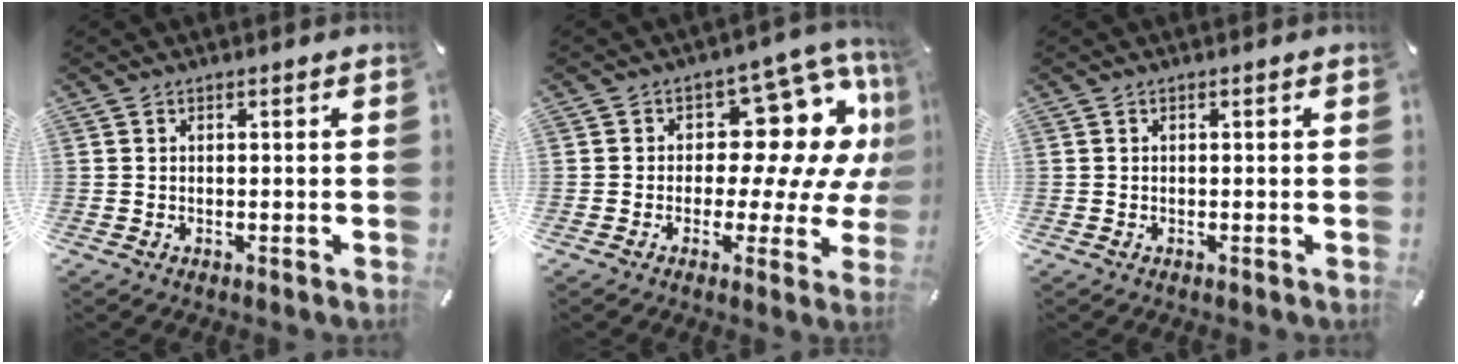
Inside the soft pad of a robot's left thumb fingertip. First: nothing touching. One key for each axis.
{"total": 16.3, "fx": 5.3, "fy": 10.2, "fz": 11.5, "tx": -0.146, "ty": -0.041, "tz": 0.088}
{"total": 0.0}